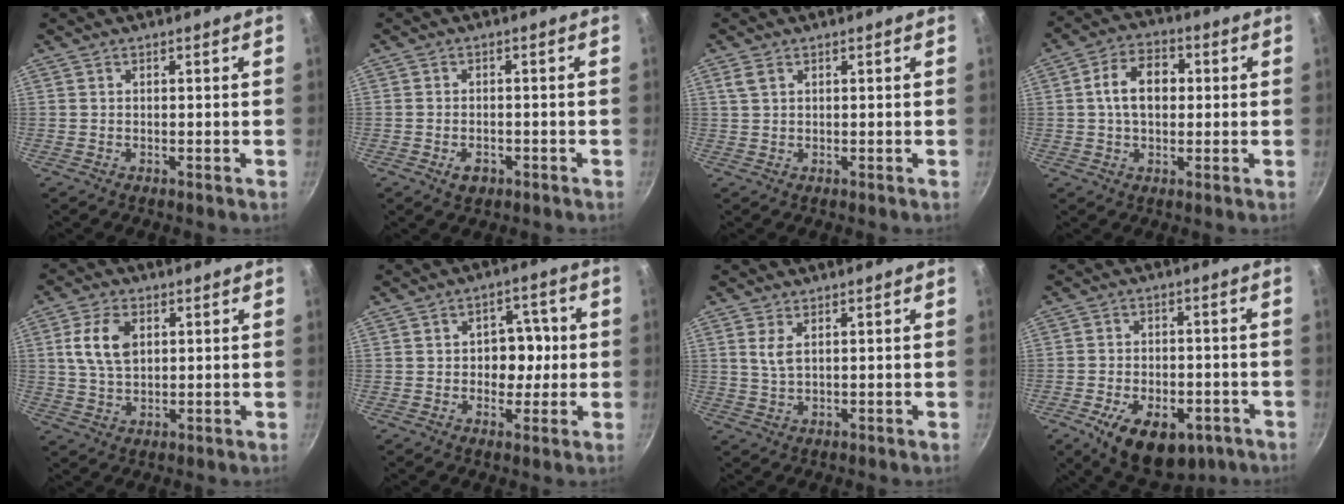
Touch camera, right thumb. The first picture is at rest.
{"total": 3.1, "force": [-1.5, 2.0, 1.8], "torque": [-0.027, 0.014, -0.018]}
{"total": 2.0, "force": [1.0, 1.1, 1.3], "torque": [-0.025, 0.001, 0.022]}
{"total": 9.4, "force": [1.0, 6.4, 6.9], "torque": [-0.095, 0.019, 0.006]}
{"total": 8.5, "force": [2.3, 5.2, 6.3], "torque": [-0.113, -0.001, 0.042]}
{"total": 7.6, "force": [0.0, 5.9, 4.8], "torque": [-0.015, 0.008, -0.005]}
{"total": 3.3, "force": [1.3, 1.6, 2.6], "torque": [-0.052, -0.009, 0.028]}
{"total": 15.6, "force": [-7.2, 9.3, 10.3], "torque": [-0.142, 0.016, -0.093]}